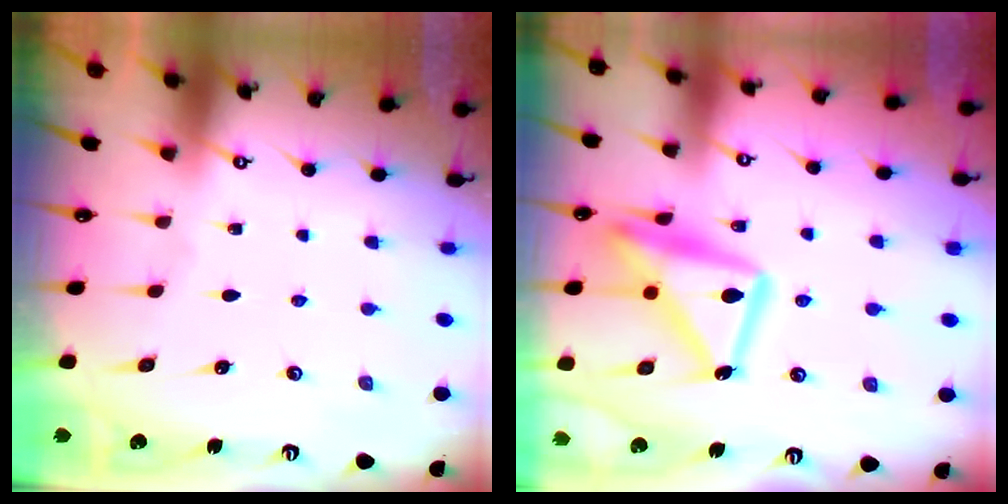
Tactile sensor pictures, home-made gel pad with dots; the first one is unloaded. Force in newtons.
{"total": 17.4, "press": 17.3, "slide": 1.4}